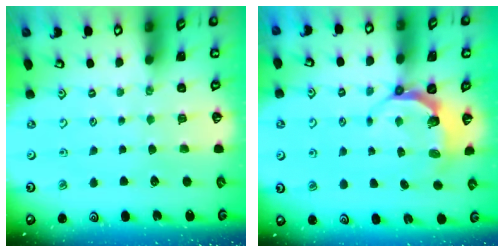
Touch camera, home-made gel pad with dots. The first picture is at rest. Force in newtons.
{"total": 5.6, "press": 4.4, "slide": 3.4}